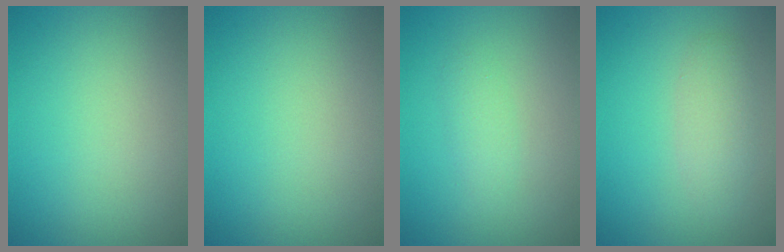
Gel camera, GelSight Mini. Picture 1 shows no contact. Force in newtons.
{"total": 0.0}
{"total": 1.2, "press": 1.2, "slide": 0.1}
{"total": 2.3, "press": 2.3, "slide": 0.1}